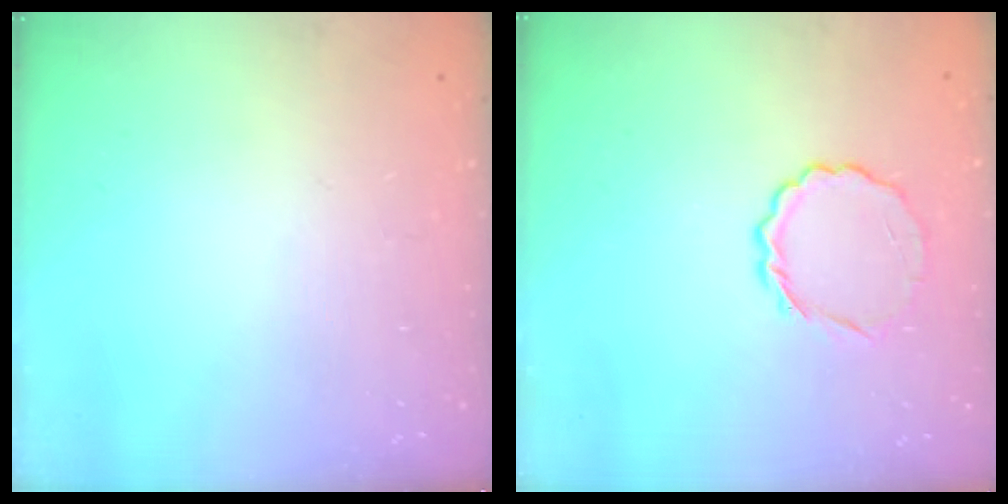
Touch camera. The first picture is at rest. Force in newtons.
{"total": 4.7, "press": 4.4, "slide": 1.6}